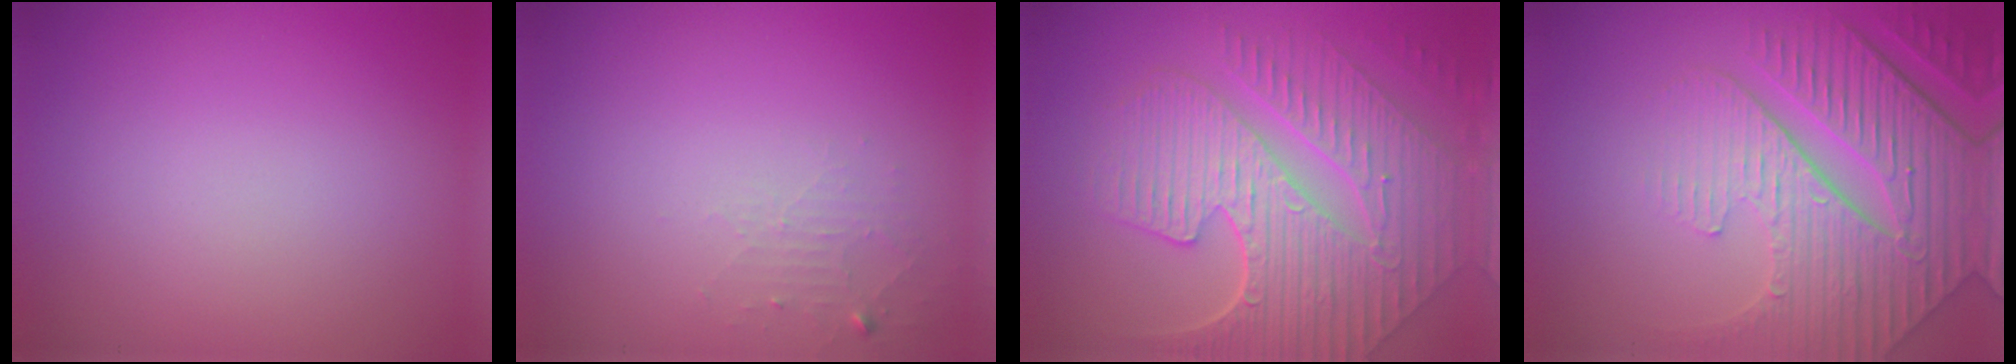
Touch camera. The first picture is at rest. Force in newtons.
{"total": 1.3, "press": 1.3, "slide": 0.2}
{"total": 9.8, "press": 6.5, "slide": 7.3}
{"total": 8.0, "press": 6.2, "slide": 5.1}